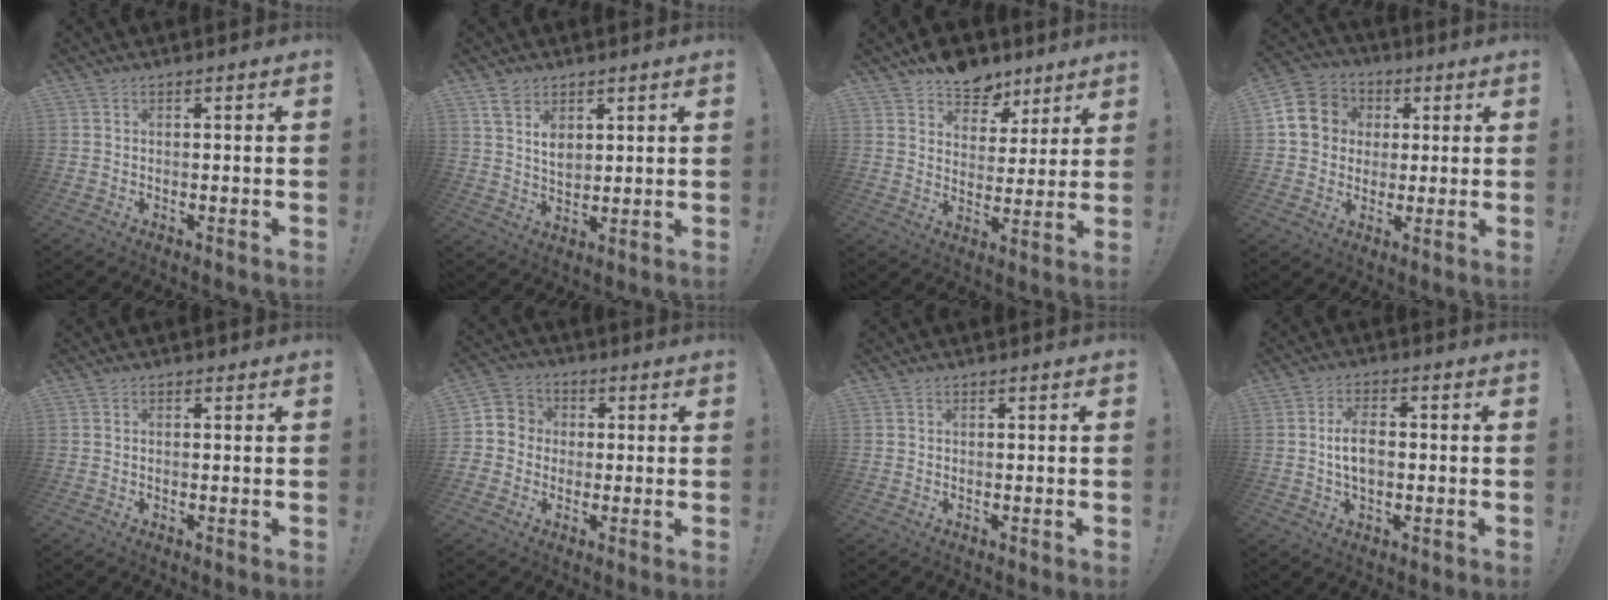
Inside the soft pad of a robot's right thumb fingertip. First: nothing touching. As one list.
[{"total": 6.5, "force": [3.9, 4.3, 2.8], "torque": [-0.043, -0.022, 0.071]}, {"total": 10.3, "force": [7.8, 6.1, 2.7], "torque": [-0.036, -0.059, 0.148]}, {"total": 12.2, "force": [1.8, 11.2, 4.6], "torque": [-0.073, 0.013, 0.043]}, {"total": 0.0}, {"total": 5.8, "force": [-1.3, 5.5, 1.3], "torque": [-0.026, 0.018, -0.023]}, {"total": 0.0}, {"total": 7.1, "force": [-0.4, 3.8, 6.0], "torque": [-0.109, 0.005, -0.009]}]